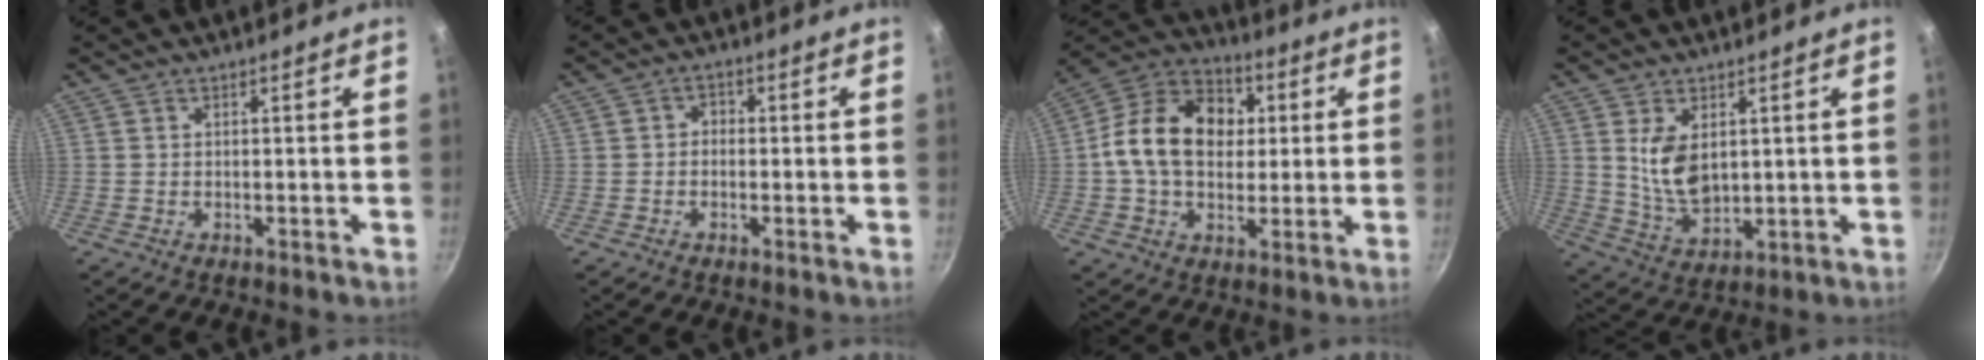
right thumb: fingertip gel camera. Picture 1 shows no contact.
{"total": 2.1, "force": [-0.4, 1.7, 1.1], "torque": [-0.011, 0.010, -0.011]}
{"total": 17.6, "force": [2.0, 13.0, 11.7], "torque": [-0.168, 0.022, 0.015]}
{"total": 8.7, "force": [2.2, 5.1, 6.7], "torque": [-0.111, -0.027, 0.054]}